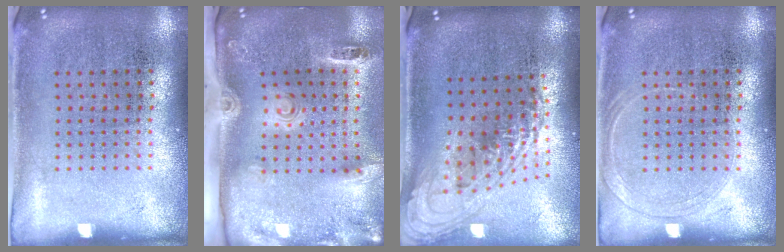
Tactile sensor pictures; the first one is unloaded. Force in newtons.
{"total": 2.9, "press": 1.9, "slide": 2.1}
{"total": 2.1, "press": 1.7, "slide": 1.3}
{"total": 1.2, "press": 1.1, "slide": 0.3}